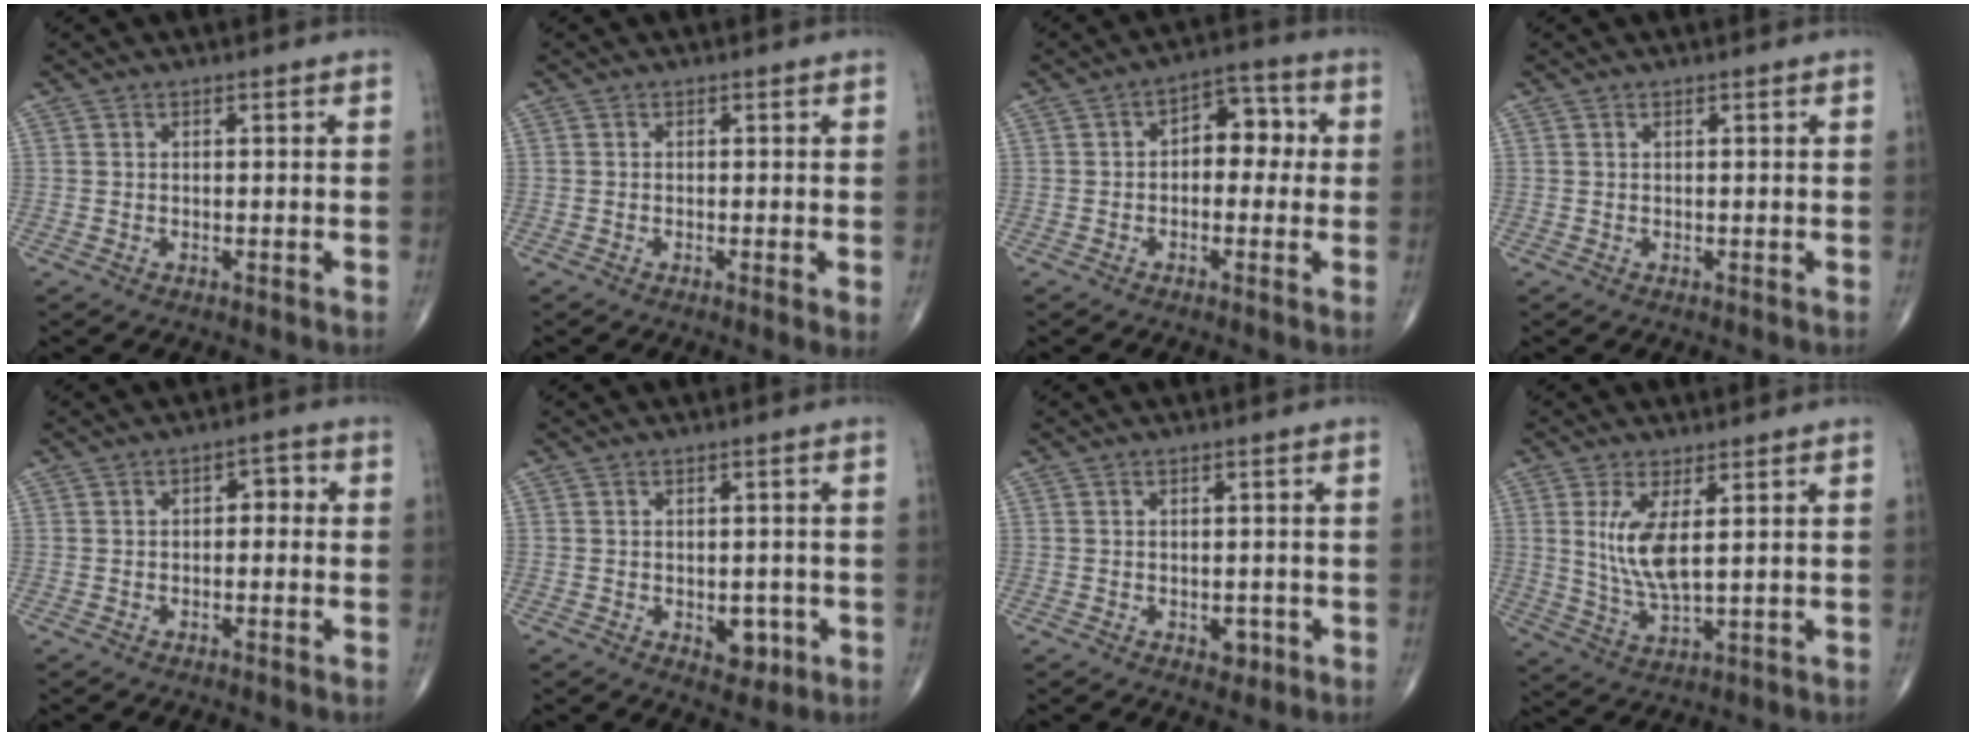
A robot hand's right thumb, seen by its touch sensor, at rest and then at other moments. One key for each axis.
{"total": 1.6, "fx": -0.3, "fy": 0.1, "fz": 1.6, "tx": -0.033, "ty": -0.007, "tz": -0.009}
{"total": 7.4, "fx": 0.3, "fy": 4.8, "fz": 5.7, "tx": -0.042, "ty": 0.028, "tz": -0.006}
{"total": 0.0}
{"total": 3.1, "fx": -0.1, "fy": 1.9, "fz": 2.4, "tx": -0.018, "ty": 0.016, "tz": -0.010}
{"total": 4.5, "fx": -1.4, "fy": 2.9, "fz": 3.2, "tx": -0.019, "ty": 0.000, "tz": -0.011}
{"total": 2.3, "fx": -0.9, "fy": 1.5, "fz": 1.4, "tx": -0.007, "ty": 0.001, "tz": -0.009}
{"total": 8.1, "fx": 1.9, "fy": 2.5, "fz": 7.5, "tx": -0.161, "ty": -0.024, "tz": 0.048}